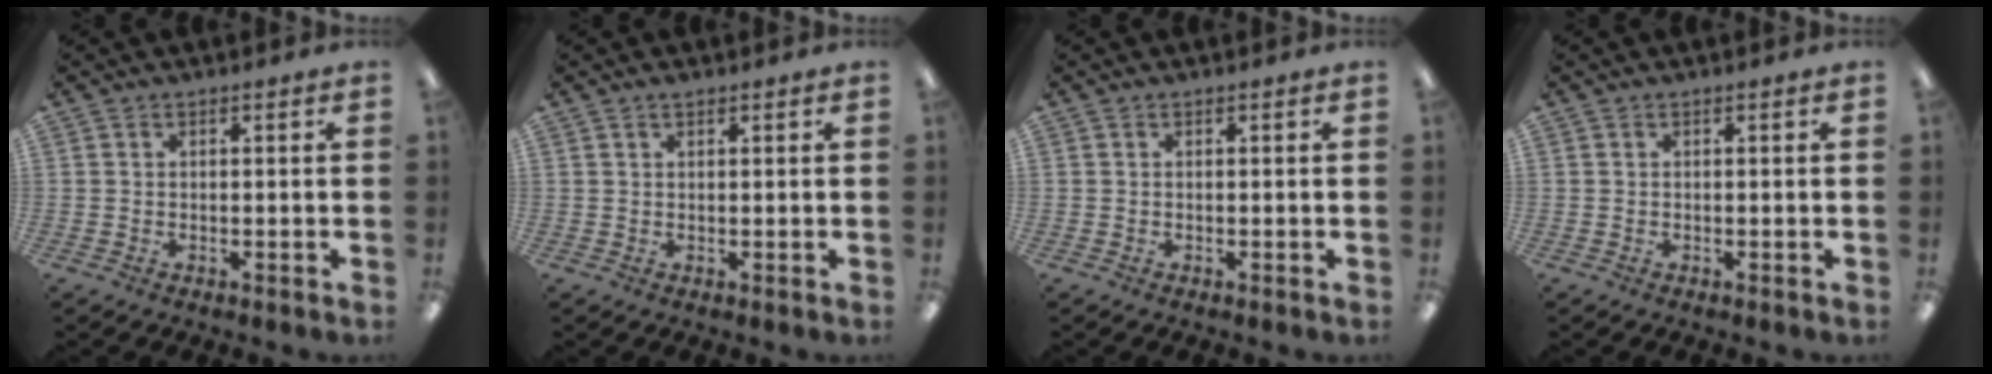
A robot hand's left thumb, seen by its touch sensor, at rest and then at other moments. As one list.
[{"total": 1.1, "force": [0.8, 0.4, 0.6], "torque": [-0.013, 0.001, 0.014]}, {"total": 0.0}, {"total": 0.0}]